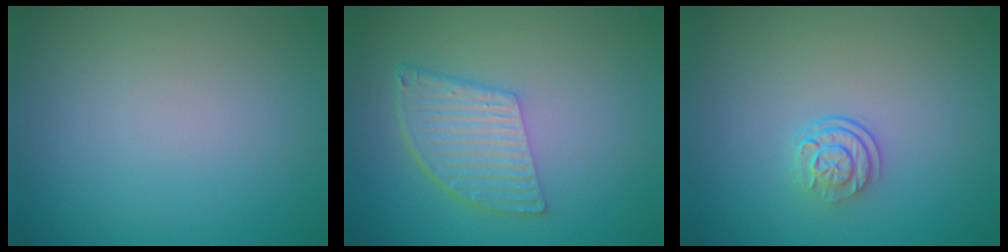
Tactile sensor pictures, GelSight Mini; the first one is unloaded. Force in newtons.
{"total": 5.1, "press": 3.7, "slide": 3.5}
{"total": 2.4, "press": 1.7, "slide": 1.6}